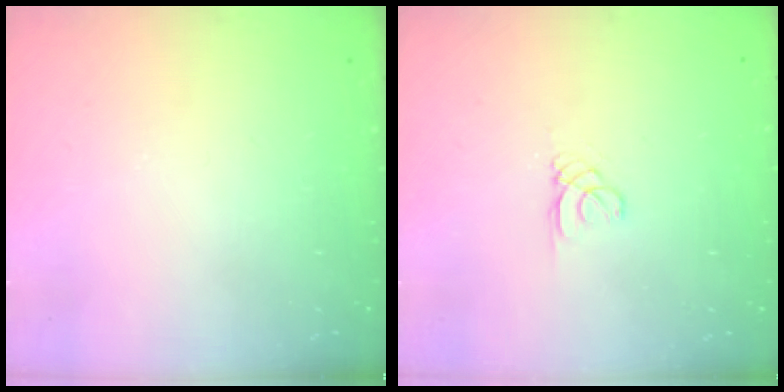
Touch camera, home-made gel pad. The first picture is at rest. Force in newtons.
{"total": 0.6, "press": 0.6, "slide": 0.1}